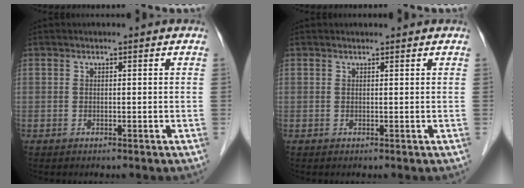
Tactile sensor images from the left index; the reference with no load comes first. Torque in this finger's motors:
{"motor_torque": [0.12, -0.07, -0.03, 0.01]}